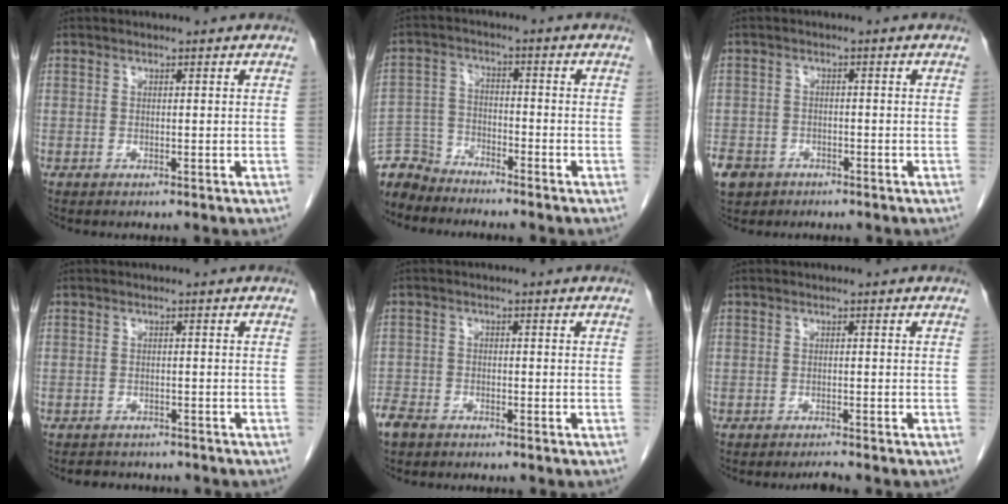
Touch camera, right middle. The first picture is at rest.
{"total": 6.8, "force": [-6.6, 1.6, -0.3], "torque": [0.006, 0.001, -0.132]}
{"total": 8.7, "force": [-4.9, 6.6, 2.6], "torque": [-0.080, 0.001, -0.080]}
{"total": 4.1, "force": [-3.7, 1.7, 0.6], "torque": [-0.010, 0.000, -0.045]}
{"total": 3.7, "force": [-3.1, 1.7, 1.1], "torque": [-0.022, -0.001, -0.057]}
{"total": 1.1, "force": [-1.0, -0.4, 0.2], "torque": [-0.008, -0.007, -0.013]}